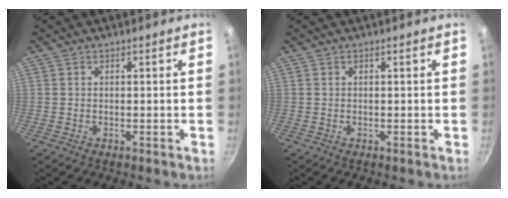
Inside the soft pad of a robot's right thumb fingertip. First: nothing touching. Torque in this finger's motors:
{"motor_torque": [0.00, 0.01, -0.01, 0.01, 0.00]}